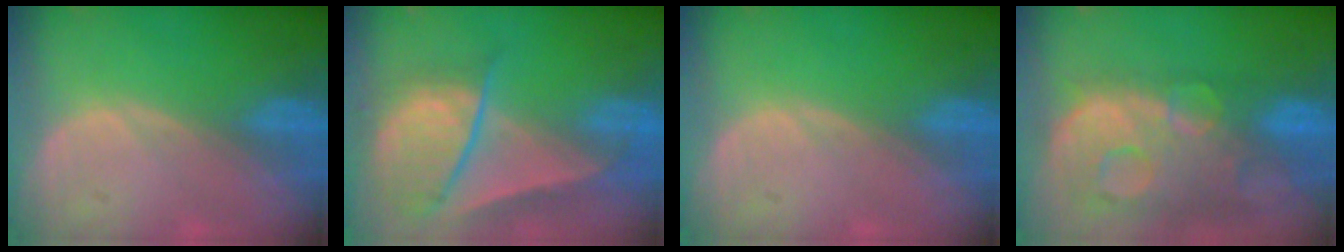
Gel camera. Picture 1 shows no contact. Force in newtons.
{"total": 9.6, "press": 8.2, "slide": 4.9}
{"total": 0.0}
{"total": 13.6, "press": 11.1, "slide": 7.9}